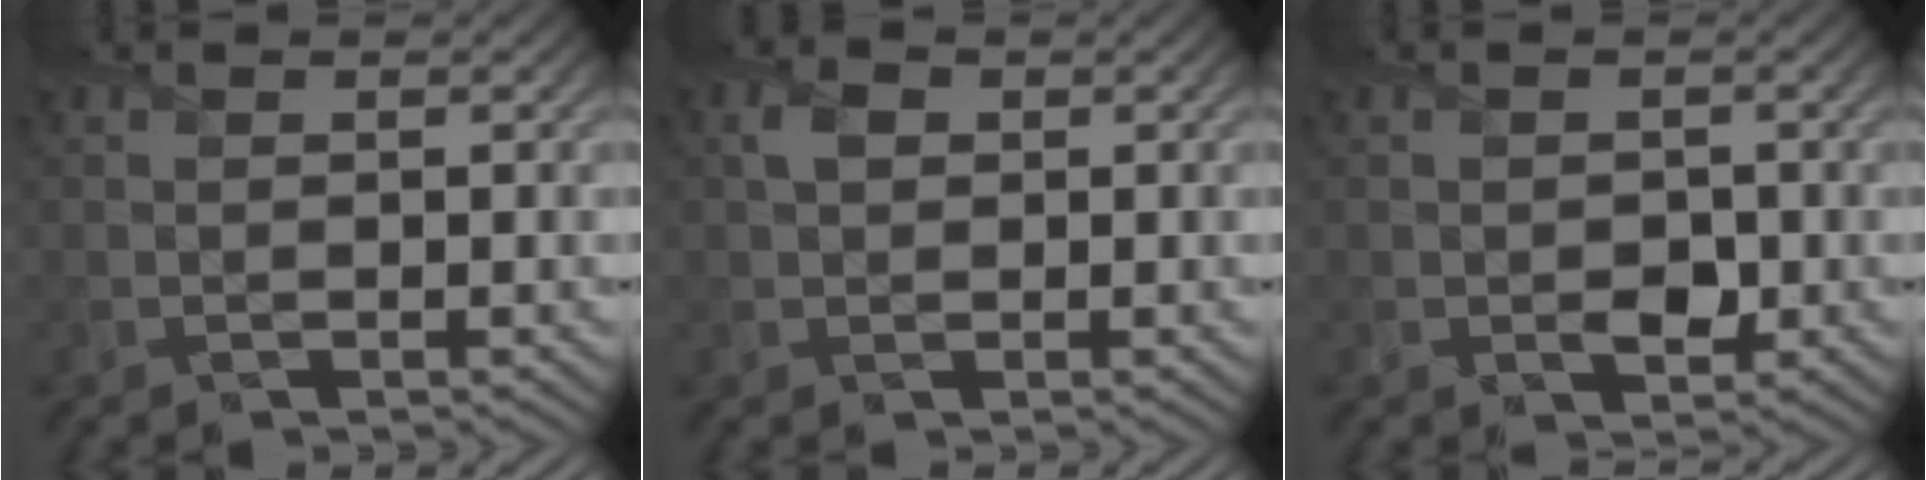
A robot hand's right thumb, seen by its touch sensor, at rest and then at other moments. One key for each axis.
{"total": 2.0, "fx": 0.6, "fy": 1.6, "fz": 1.1, "tx": -0.028, "ty": 0.007, "tz": 0.008}
{"total": 2.0, "fx": -0.4, "fy": 1.6, "fz": 1.3, "tx": -0.022, "ty": -0.008, "tz": -0.007}